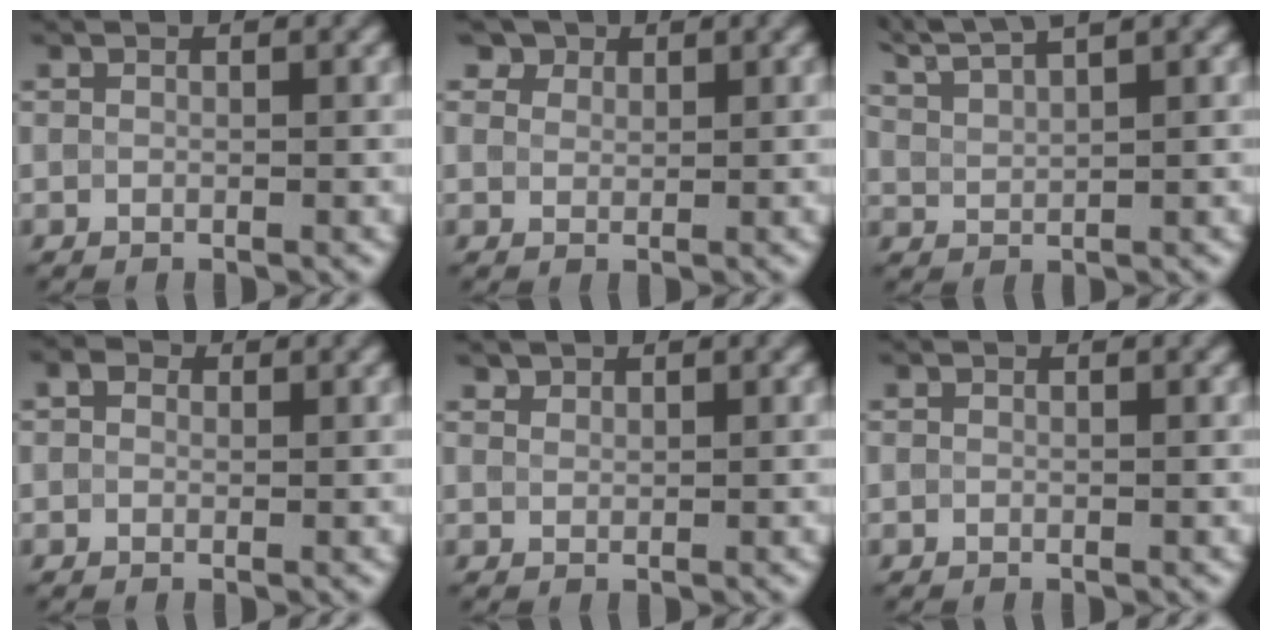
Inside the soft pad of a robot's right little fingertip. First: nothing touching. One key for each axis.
{"total": 3.4, "fx": 2.6, "fy": 2.0, "fz": 1.1, "tx": -0.035, "ty": 0.000, "tz": 0.048}
{"total": 5.4, "fx": 4.5, "fy": 1.1, "fz": 2.7, "tx": -0.050, "ty": 0.025, "tz": 0.060}
{"total": 1.2, "fx": 0.4, "fy": 0.9, "fz": 0.6, "tx": -0.009, "ty": 0.002, "tz": -0.002}
{"total": 1.1, "fx": 1.1, "fy": 0.3, "fz": 0.1, "tx": -0.005, "ty": 0.001, "tz": 0.026}
{"total": 0.0}